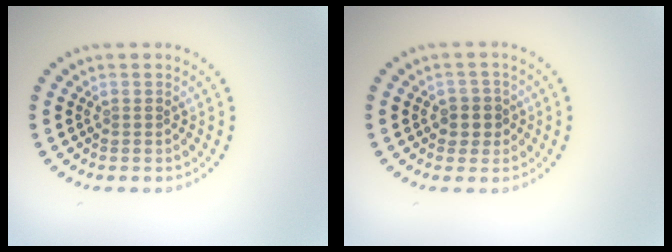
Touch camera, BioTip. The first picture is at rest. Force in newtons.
{"total": 2.0, "press": 1.8, "slide": 0.8}